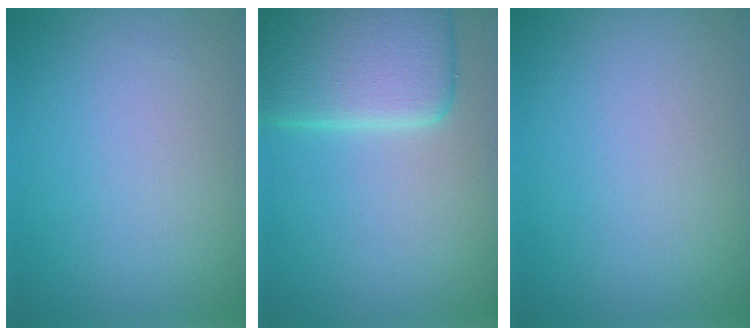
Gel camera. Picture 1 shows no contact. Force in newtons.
{"total": 7.6, "press": 7.6, "slide": 0.5}
{"total": 0.0}